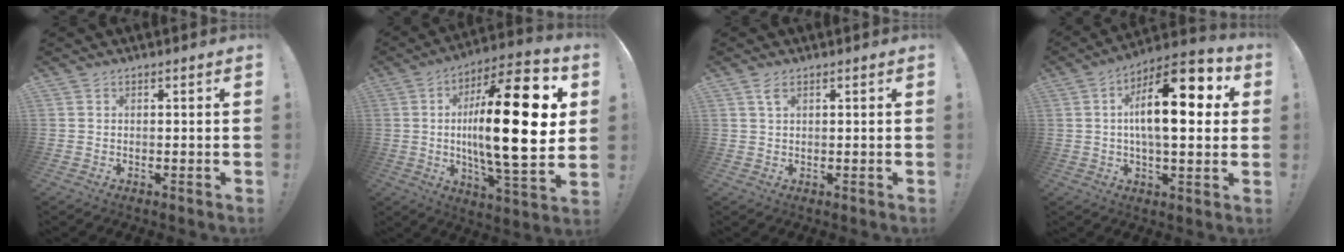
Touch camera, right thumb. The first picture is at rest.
{"total": 27.4, "force": [2.6, 8.1, 26.1], "torque": [-0.438, -0.011, 0.032]}
{"total": 2.5, "force": [1.2, 1.1, 1.8], "torque": [-0.039, 0.002, 0.022]}
{"total": 18.7, "force": [3.4, 7.1, 16.9], "torque": [-0.274, -0.009, 0.042]}